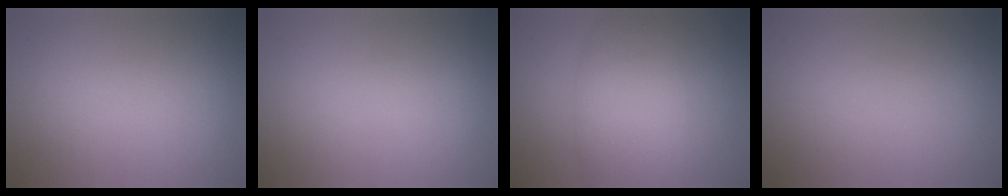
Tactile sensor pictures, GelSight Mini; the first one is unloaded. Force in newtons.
{"total": 0.0}
{"total": 6.2, "press": 6.2, "slide": 0.4}
{"total": 0.0}